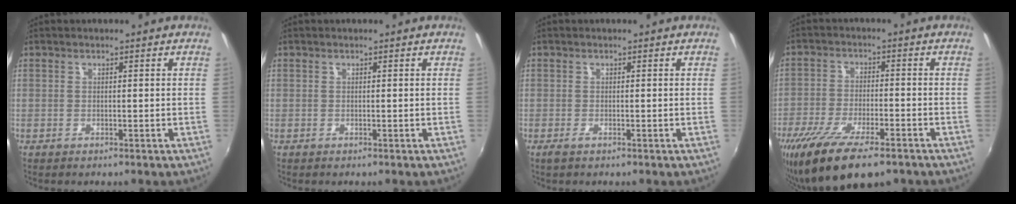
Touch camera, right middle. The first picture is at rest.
{"total": 0.0}
{"total": 1.0, "force": [-0.5, 0.1, 0.8], "torque": [-0.017, -0.004, -0.011]}
{"total": 12.7, "force": [-9.0, 3.7, 8.2], "torque": [-0.176, -0.037, -0.157]}